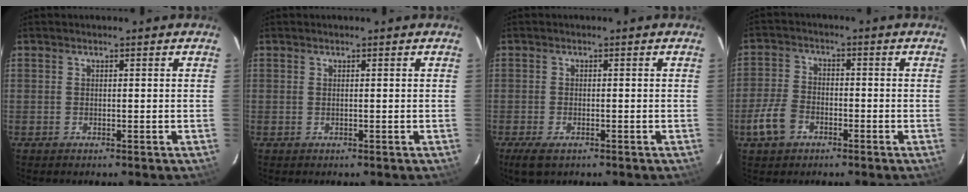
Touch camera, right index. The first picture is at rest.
{"total": 0.0}
{"total": 4.0, "force": [-2.6, 1.7, 2.6], "torque": [-0.060, -0.012, -0.048]}
{"total": 6.8, "force": [-3.6, 4.5, 3.6], "torque": [-0.087, 0.009, -0.068]}